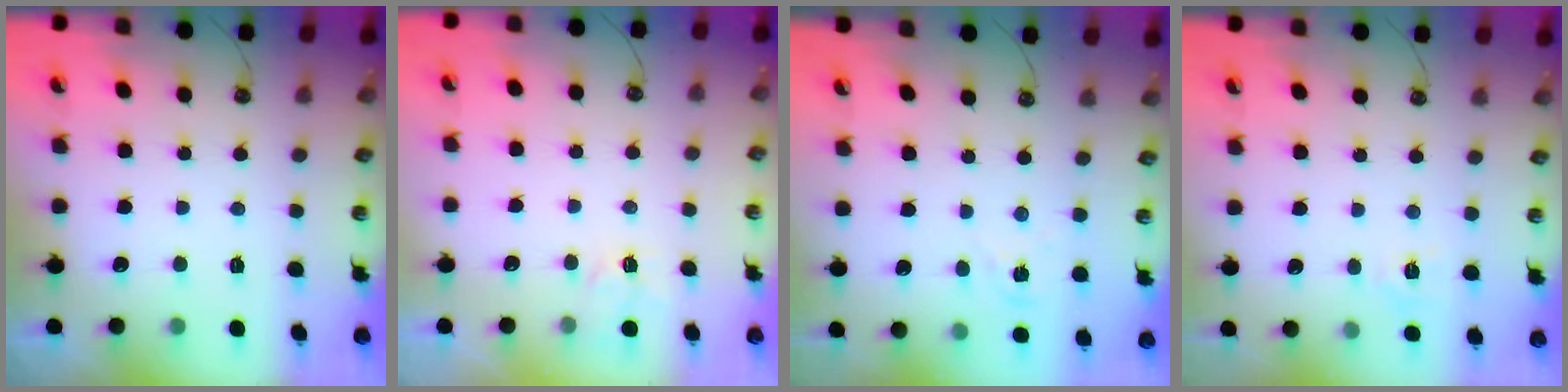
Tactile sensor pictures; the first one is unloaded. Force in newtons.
{"total": 4.7, "press": 4.6, "slide": 0.6}
{"total": 4.3, "press": 4.3, "slide": 0.4}
{"total": 4.9, "press": 4.9, "slide": 0.5}